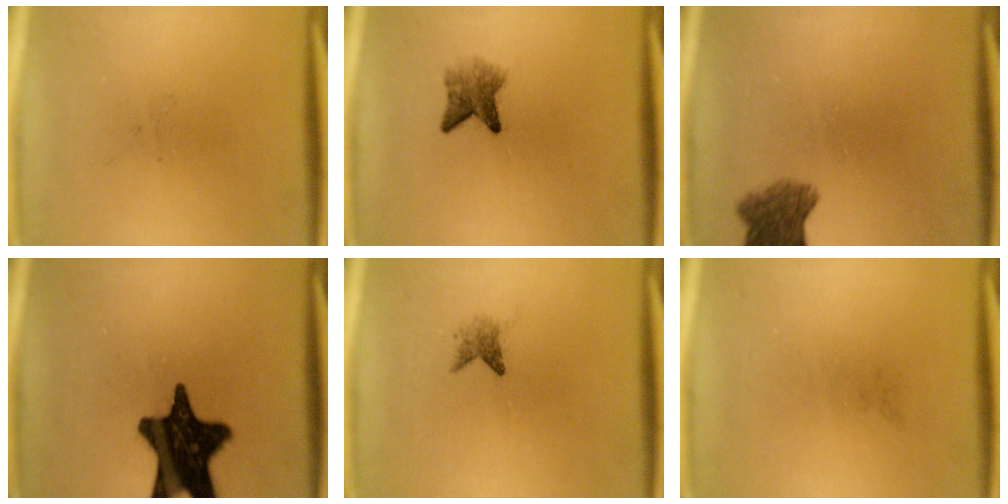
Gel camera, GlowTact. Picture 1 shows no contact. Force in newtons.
{"total": 3.6}
{"total": 5.3}
{"total": 17.0}
{"total": 1.6}
{"total": 0.0}